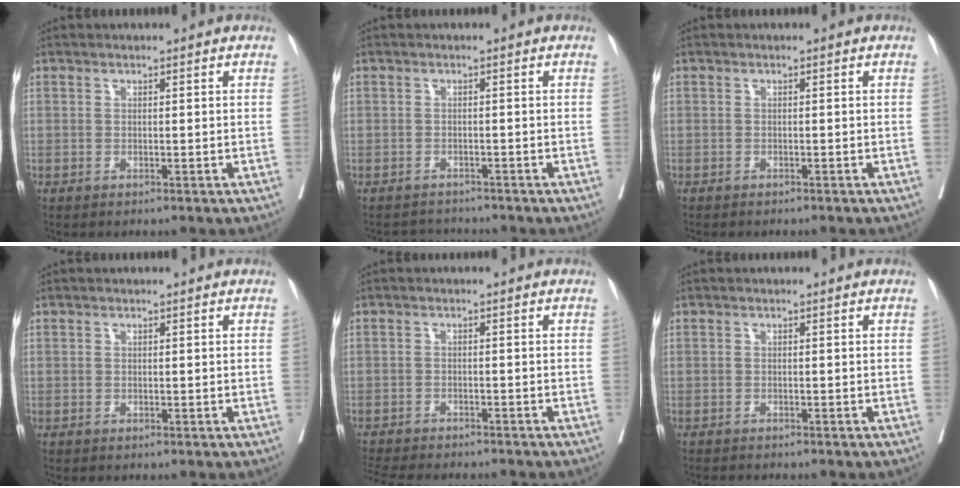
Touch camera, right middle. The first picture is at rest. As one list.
[{"total": 2.2, "force": [-2.0, 0.1, -0.8], "torque": [0.012, -0.012, -0.031]}, {"total": 2.5, "force": [-2.3, 0.4, 0.9], "torque": [-0.016, -0.006, -0.026]}, {"total": 0.0}, {"total": 12.0, "force": [-10.8, 2.3, 4.7], "torque": [-0.085, -0.016, -0.145]}, {"total": 2.0, "force": [-1.9, -0.1, 0.6], "torque": [-0.010, -0.005, -0.024]}]